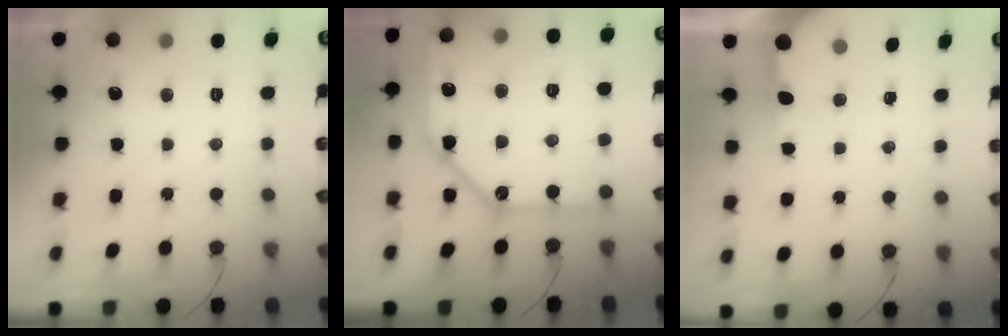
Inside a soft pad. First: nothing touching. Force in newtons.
{"total": 17.3, "press": 17.1, "slide": 2.1}
{"total": 4.5, "press": 4.5, "slide": 0.4}